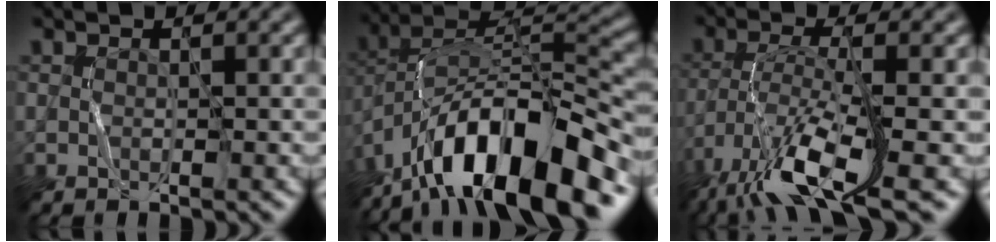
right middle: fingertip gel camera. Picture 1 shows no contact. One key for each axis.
{"total": 14.4, "fx": -9.0, "fy": 5.0, "fz": 10.2, "tx": -0.173, "ty": 0.023, "tz": -0.161}
{"total": 10.5, "fx": -6.8, "fy": 2.1, "fz": 7.7, "tx": -0.153, "ty": -0.005, "tz": -0.129}